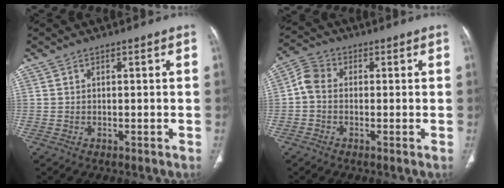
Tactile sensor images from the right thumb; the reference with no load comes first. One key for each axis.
{"total": 4.5, "fx": -0.4, "fy": 3.3, "fz": 3.0, "tx": -0.052, "ty": 0.012, "tz": -0.022}